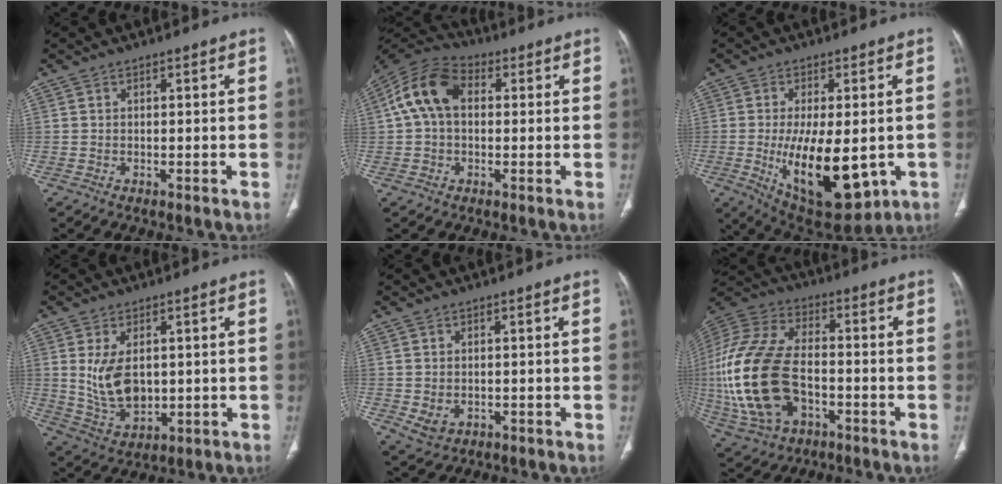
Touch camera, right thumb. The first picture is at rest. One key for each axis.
{"total": 11.5, "fx": 1.7, "fy": 7.8, "fz": 8.2, "tx": -0.156, "ty": 0.034, "tz": 0.020}
{"total": 18.3, "fx": -3.8, "fy": 8.4, "fz": 15.8, "tx": -0.245, "ty": -0.021, "tz": -0.031}
{"total": 9.7, "fx": 1.2, "fy": 5.9, "fz": 7.6, "tx": -0.132, "ty": -0.014, "tz": 0.043}
{"total": 3.1, "fx": -0.4, "fy": 2.5, "fz": 1.9, "tx": -0.036, "ty": -0.003, "tz": 0.006}
{"total": 25.4, "fx": -4.5, "fy": 15.5, "fz": 19.5, "tx": -0.451, "ty": 0.007, "tz": -0.069}